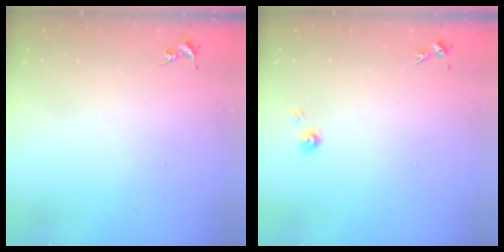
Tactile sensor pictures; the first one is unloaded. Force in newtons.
{"total": 3.9, "press": 3.9, "slide": 0.5}